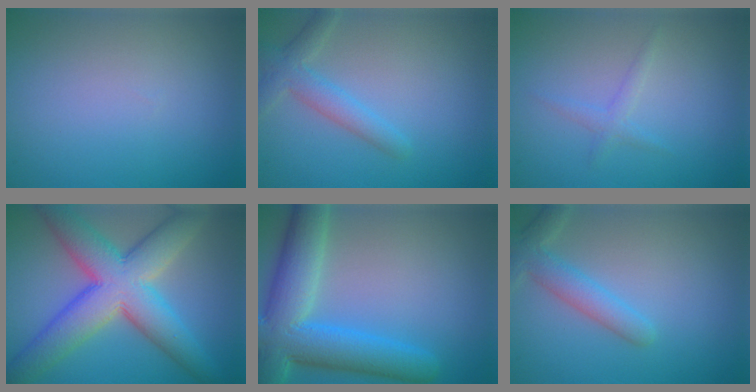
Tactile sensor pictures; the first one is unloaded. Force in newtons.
{"total": 2.8, "press": 2.8, "slide": 0.1}
{"total": 1.2, "press": 1.2, "slide": 0.0}
{"total": 10.5, "press": 10.5, "slide": 0.4}
{"total": 9.6, "press": 9.6, "slide": 0.4}
{"total": 3.2, "press": 3.2, "slide": 0.2}